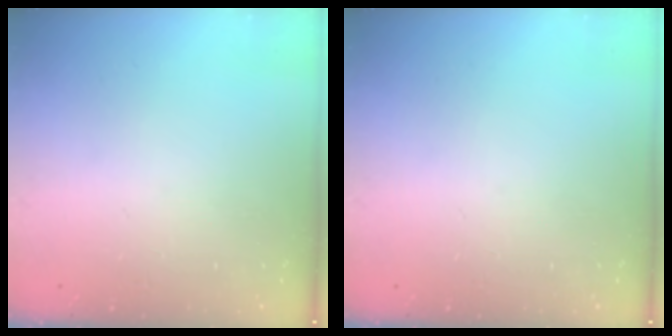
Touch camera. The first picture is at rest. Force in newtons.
{"total": 0.0}